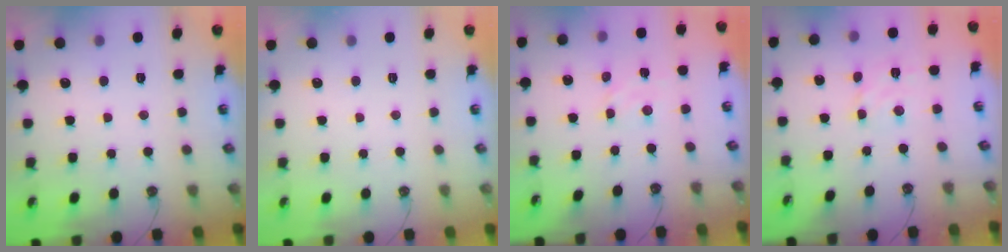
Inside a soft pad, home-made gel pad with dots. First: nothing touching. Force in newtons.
{"total": 0.0}
{"total": 2.5, "press": 2.4, "slide": 0.4}
{"total": 2.9, "press": 2.8, "slide": 0.2}